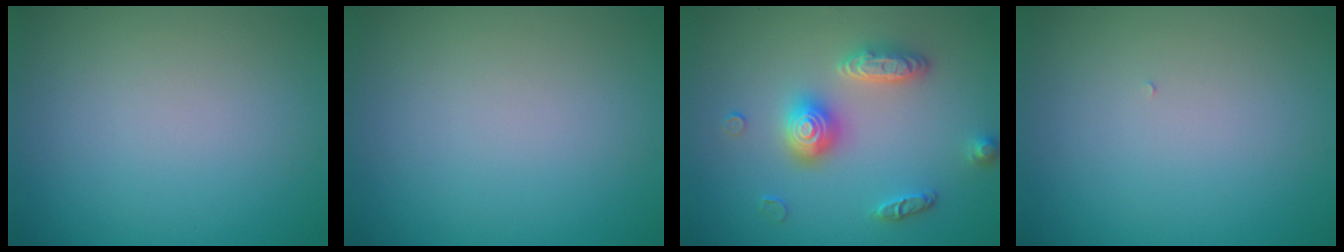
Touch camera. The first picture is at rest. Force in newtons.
{"total": 0.0}
{"total": 3.7, "press": 3.5, "slide": 1.3}
{"total": 0.0}